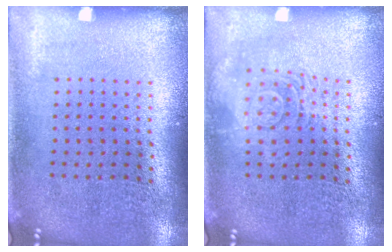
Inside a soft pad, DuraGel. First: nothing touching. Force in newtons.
{"total": 2.8, "press": 2.8, "slide": 0.4}